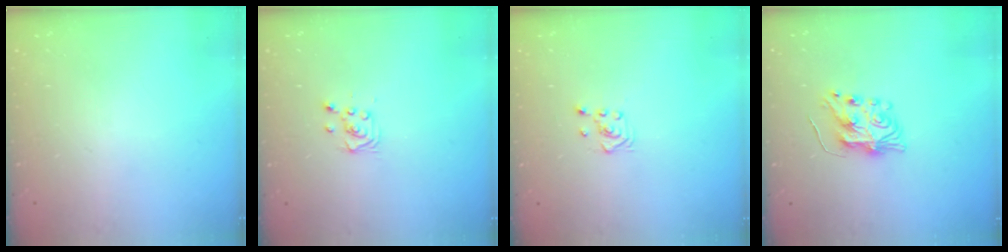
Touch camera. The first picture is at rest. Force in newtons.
{"total": 3.4, "press": 3.4, "slide": 0.4}
{"total": 3.1, "press": 3.0, "slide": 0.8}
{"total": 8.2, "press": 8.2, "slide": 0.7}